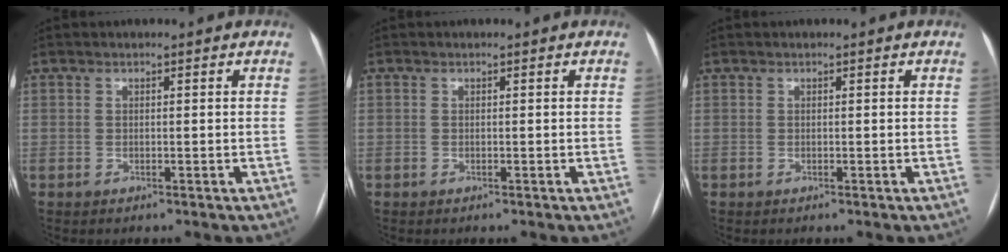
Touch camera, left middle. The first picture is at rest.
{"total": 0.0}
{"total": 0.0}